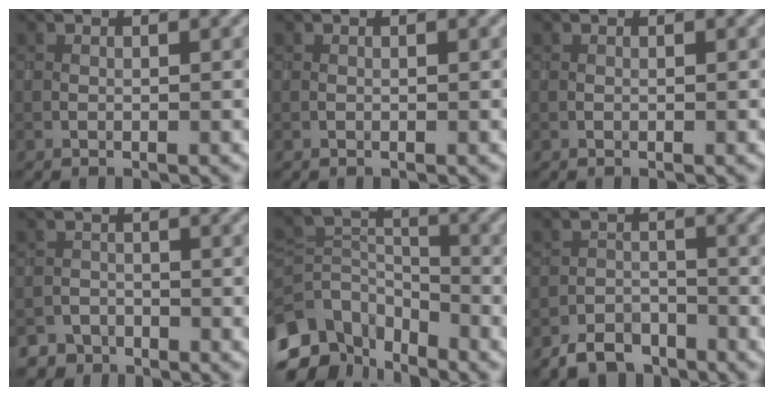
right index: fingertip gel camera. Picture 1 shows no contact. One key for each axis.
{"total": 0.0}
{"total": 0.0}
{"total": 2.1, "fx": -1.8, "fy": 0.6, "fz": -0.8, "tx": 0.023, "ty": 0.001, "tz": -0.034}
{"total": 7.6, "fx": -4.8, "fy": 4.8, "fz": 3.6, "tx": -0.069, "ty": -0.007, "tz": -0.094}
{"total": 3.1, "fx": -2.8, "fy": 1.3, "fz": 0.5, "tx": -0.006, "ty": 0.001, "tz": -0.059}